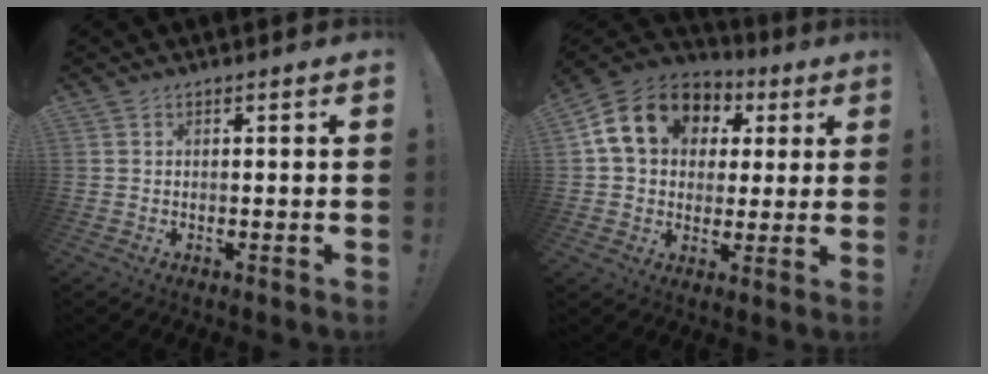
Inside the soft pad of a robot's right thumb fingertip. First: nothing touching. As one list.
[{"total": 17.1, "force": [6.0, 13.2, 9.1], "torque": [-0.139, -0.009, 0.123]}]